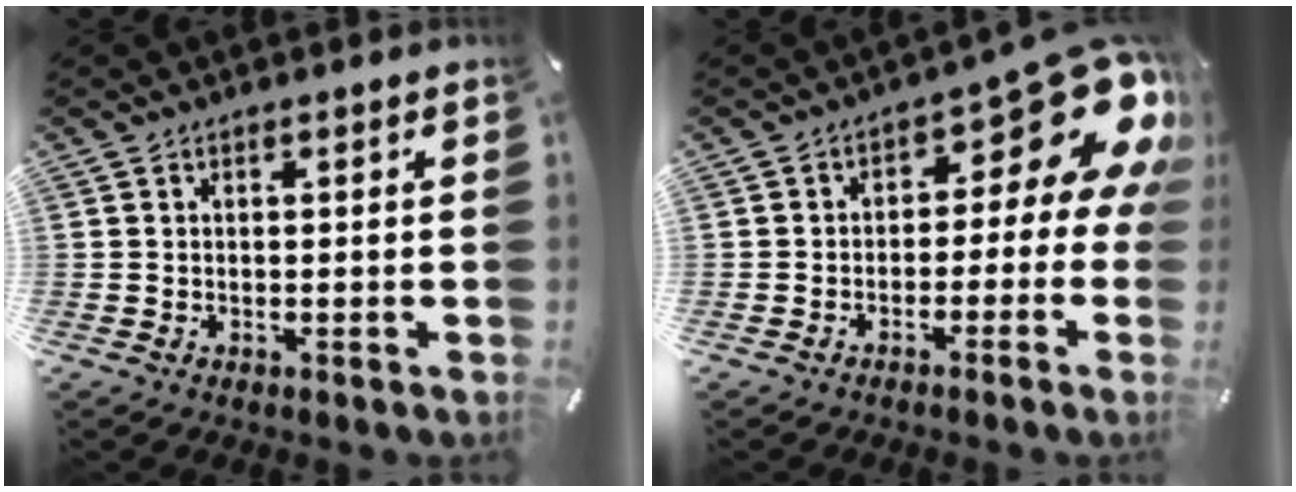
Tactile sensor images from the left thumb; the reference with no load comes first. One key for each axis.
{"total": 14.8, "fx": 6.4, "fy": 7.0, "fz": 11.4, "tx": -0.134, "ty": -0.049, "tz": 0.101}